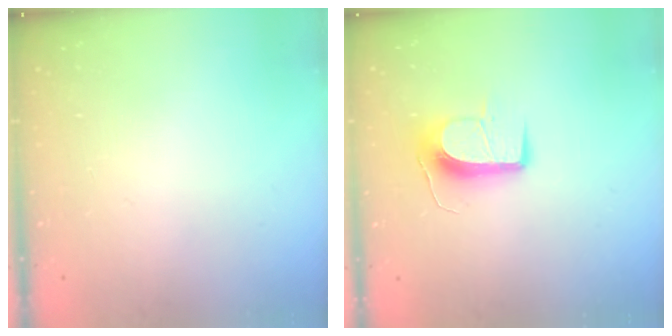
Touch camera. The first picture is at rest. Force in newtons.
{"total": 10.7, "press": 10.7, "slide": 0.4}